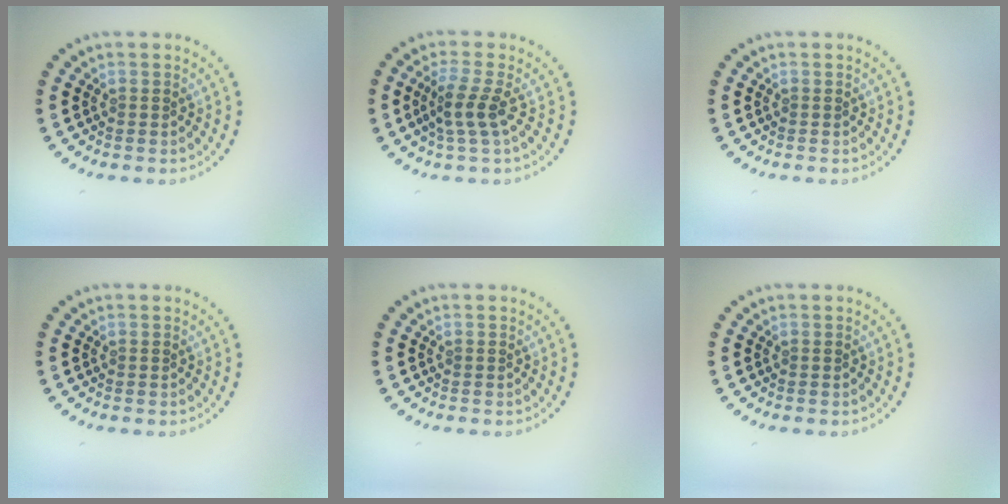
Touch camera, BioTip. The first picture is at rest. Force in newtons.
{"total": 2.4, "press": 2.1, "slide": 1.3}
{"total": 0.0}
{"total": 0.0}
{"total": 0.0}
{"total": 0.0}